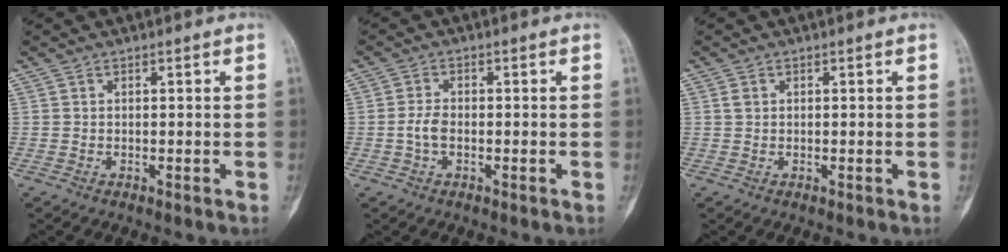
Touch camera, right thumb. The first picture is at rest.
{"total": 2.8, "force": [-0.7, 1.5, 2.3], "torque": [-0.051, 0.008, -0.017]}
{"total": 0.9, "force": [0.3, 0.7, 0.5], "torque": [-0.005, 0.005, 0.006]}